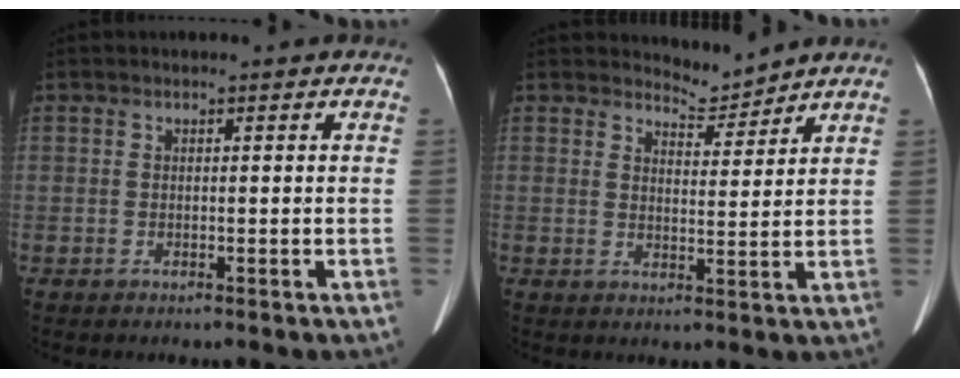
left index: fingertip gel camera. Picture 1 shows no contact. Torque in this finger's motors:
{"motor_torque": [1.11, -1.03, 0.05, 0.01]}